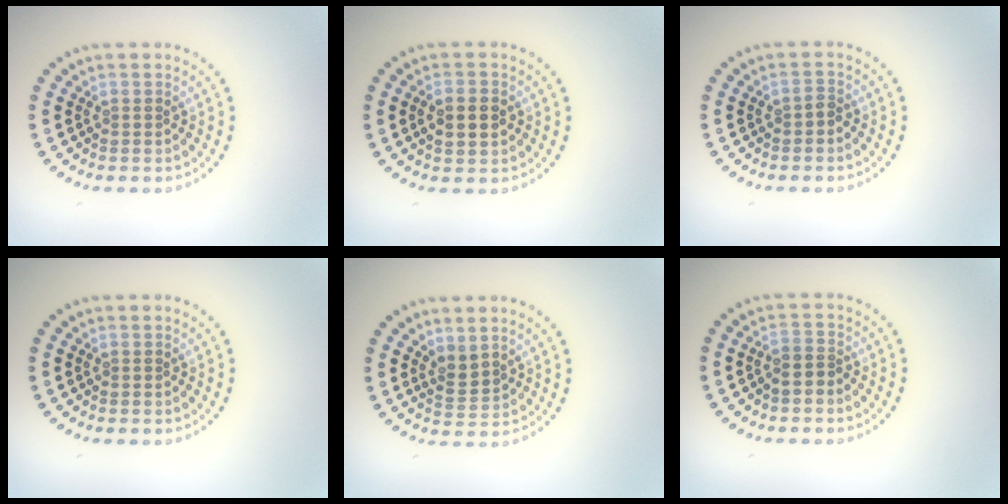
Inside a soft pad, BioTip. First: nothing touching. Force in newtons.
{"total": 2.8, "press": 2.8, "slide": 0.1}
{"total": 0.9, "press": 0.8, "slide": 0.4}
{"total": 0.0}
{"total": 2.1, "press": 1.7, "slide": 1.2}
{"total": 1.6, "press": 1.4, "slide": 0.8}